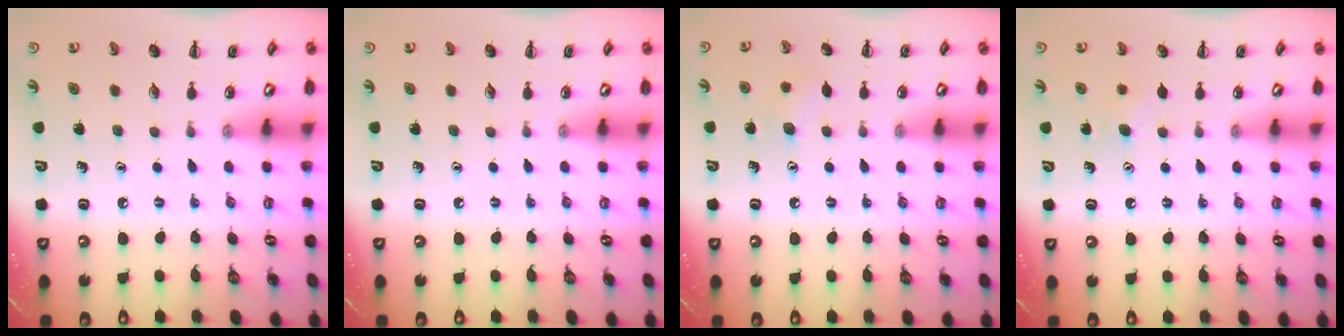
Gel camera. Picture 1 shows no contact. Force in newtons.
{"total": 0.0}
{"total": 6.2, "press": 6.1, "slide": 1.1}
{"total": 4.4, "press": 4.2, "slide": 1.0}